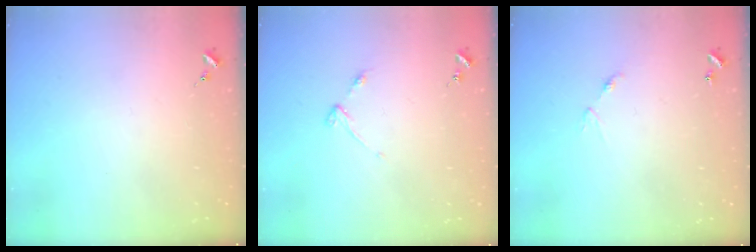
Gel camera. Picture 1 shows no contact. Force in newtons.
{"total": 2.9, "press": 2.8, "slide": 0.4}
{"total": 5.9, "press": 5.9, "slide": 0.5}